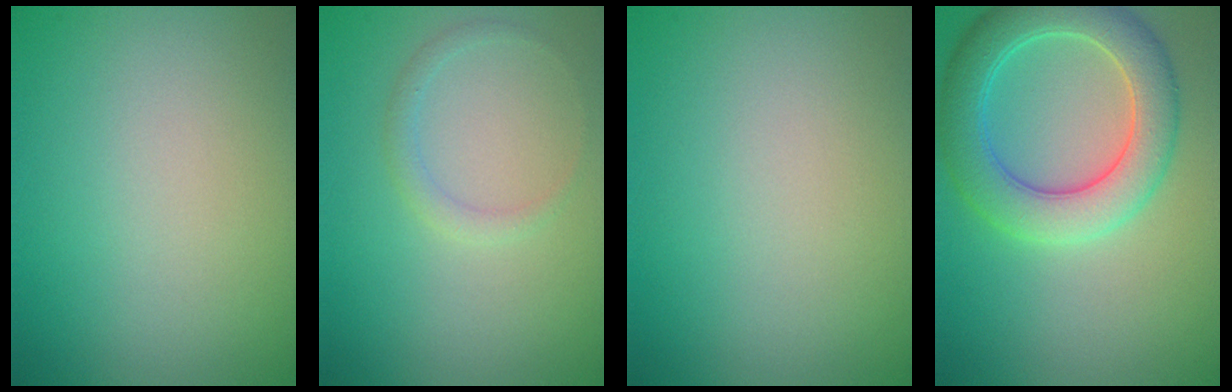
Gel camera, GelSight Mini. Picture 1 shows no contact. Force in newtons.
{"total": 1.1, "press": 1.1, "slide": 0.1}
{"total": 0.0}
{"total": 6.1, "press": 6.1, "slide": 0.3}